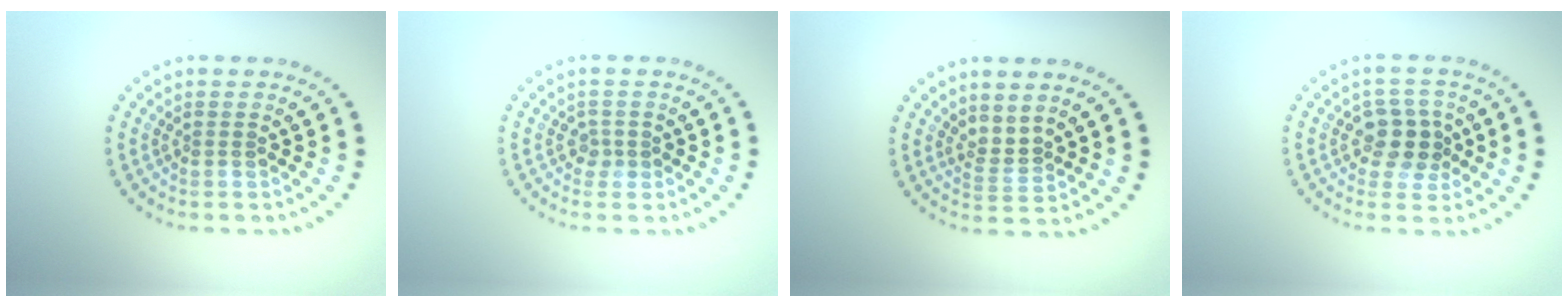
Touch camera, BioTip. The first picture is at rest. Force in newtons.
{"total": 1.1, "press": 0.8, "slide": 0.7}
{"total": 1.8, "press": 1.1, "slide": 1.4}
{"total": 3.7, "press": 3.4, "slide": 1.4}